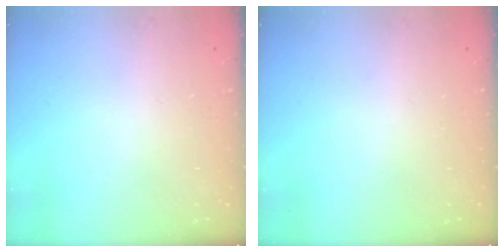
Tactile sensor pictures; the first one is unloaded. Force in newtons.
{"total": 0.0}